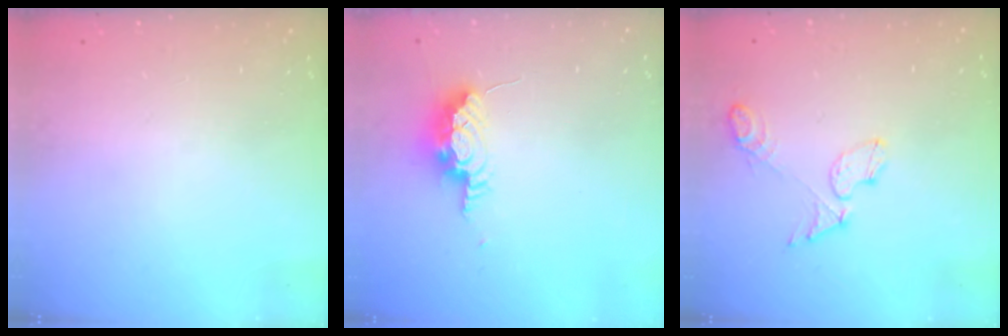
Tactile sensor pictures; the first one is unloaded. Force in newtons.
{"total": 8.6, "press": 8.3, "slide": 2.4}
{"total": 6.8, "press": 6.8, "slide": 0.4}